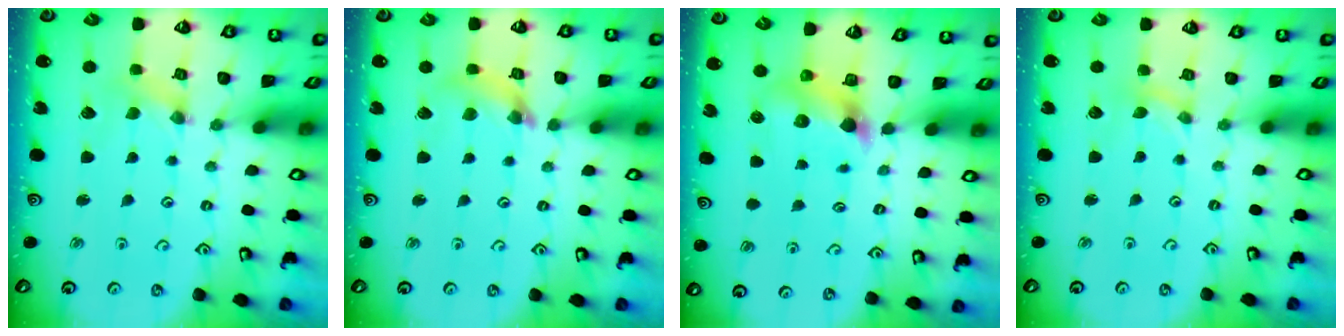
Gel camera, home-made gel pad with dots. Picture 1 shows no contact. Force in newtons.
{"total": 6.9, "press": 6.9, "slide": 0.7}
{"total": 7.2, "press": 7.2, "slide": 0.6}
{"total": 0.0}